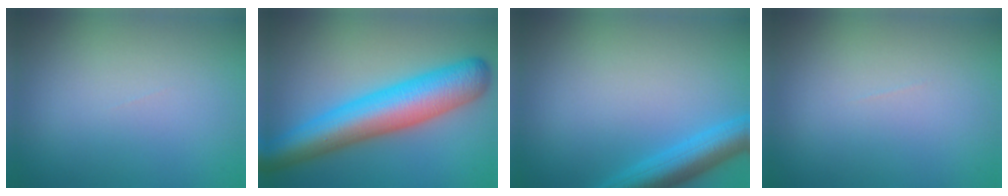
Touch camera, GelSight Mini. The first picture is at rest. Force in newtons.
{"total": 9.2, "press": 9.2, "slide": 0.1}
{"total": 4.5, "press": 4.5, "slide": 0.3}
{"total": 0.0}